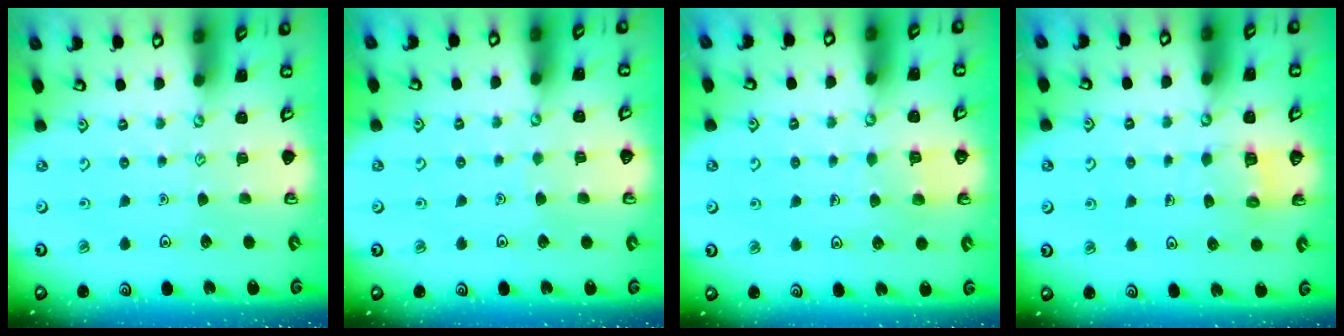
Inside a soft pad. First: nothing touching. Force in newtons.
{"total": 1.3, "press": 1.3, "slide": 0.1}
{"total": 4.8, "press": 4.8, "slide": 0.5}
{"total": 4.7, "press": 4.7, "slide": 0.4}